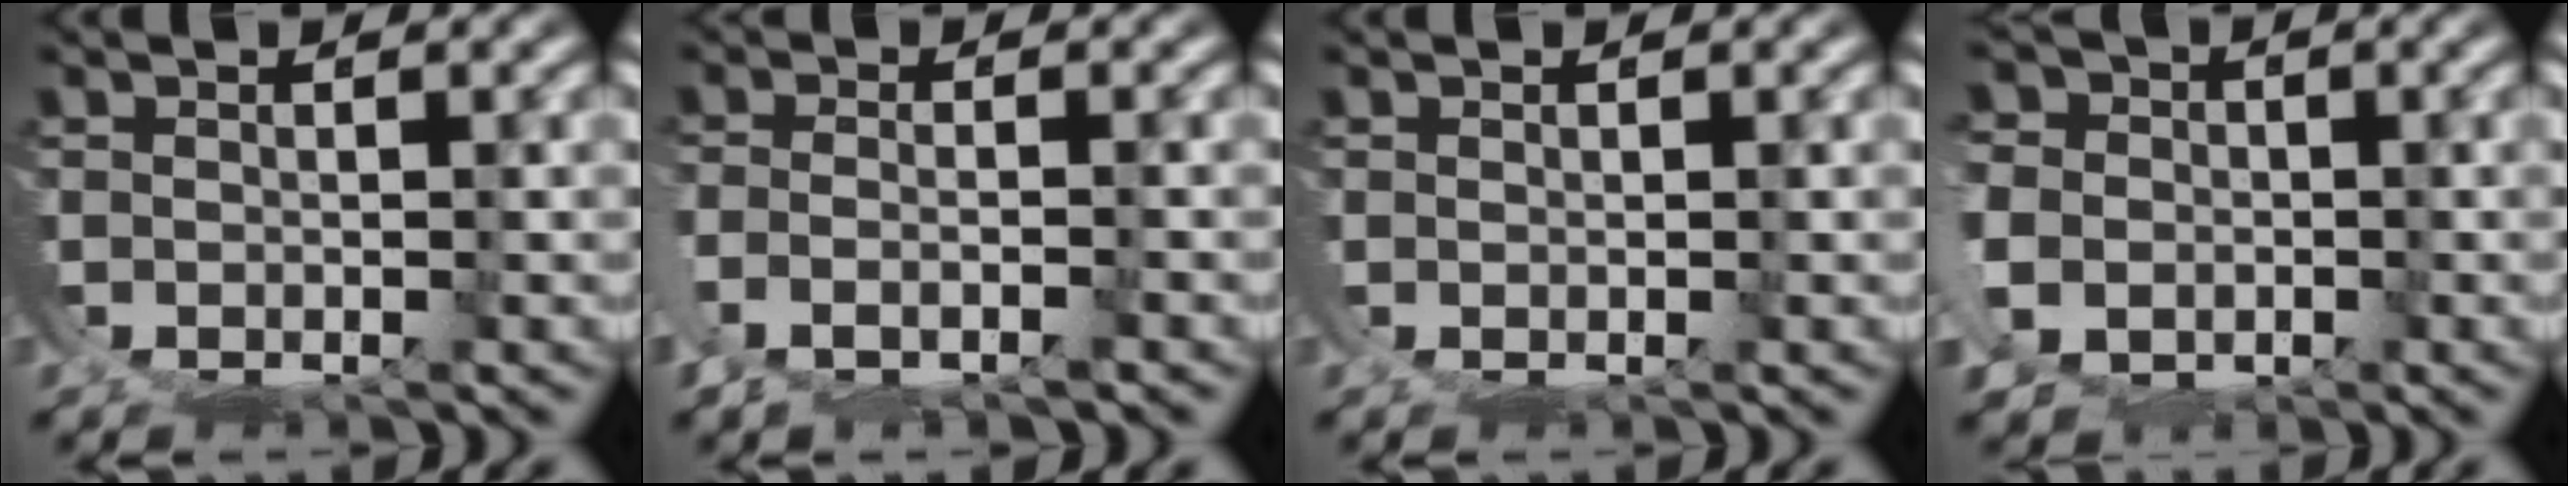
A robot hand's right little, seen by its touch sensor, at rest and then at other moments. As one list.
[{"total": 2.5, "force": [-1.2, 0.0, 2.2], "torque": [-0.047, -0.008, -0.014]}, {"total": 0.6, "force": [0.5, 0.1, 0.4], "torque": [-0.013, -0.004, 0.011]}, {"total": 6.4, "force": [0.1, 5.3, 3.5], "torque": [-0.074, -0.021, 0.004]}]